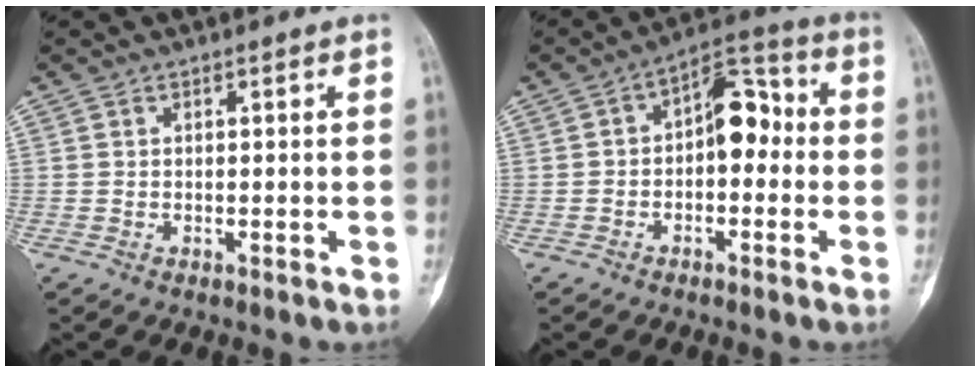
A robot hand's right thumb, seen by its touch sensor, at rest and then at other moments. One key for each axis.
{"total": 9.8, "fx": -0.5, "fy": 5.8, "fz": 7.9, "tx": -0.086, "ty": 0.039, "tz": -0.021}